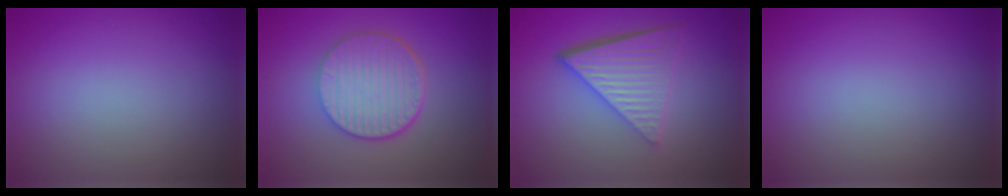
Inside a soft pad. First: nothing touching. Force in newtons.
{"total": 7.1, "press": 4.8, "slide": 5.2}
{"total": 6.5, "press": 4.3, "slide": 4.9}
{"total": 0.0}